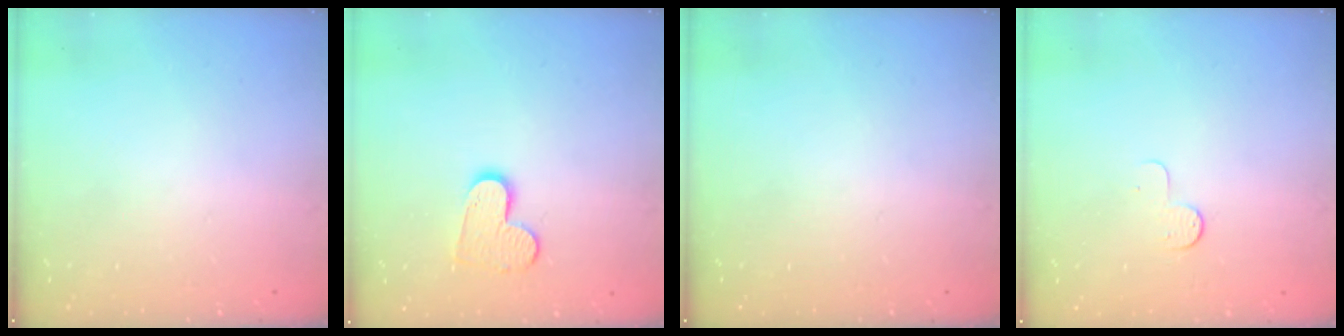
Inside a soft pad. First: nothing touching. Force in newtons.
{"total": 9.9, "press": 9.8, "slide": 0.7}
{"total": 0.0}
{"total": 5.0, "press": 5.0, "slide": 0.4}